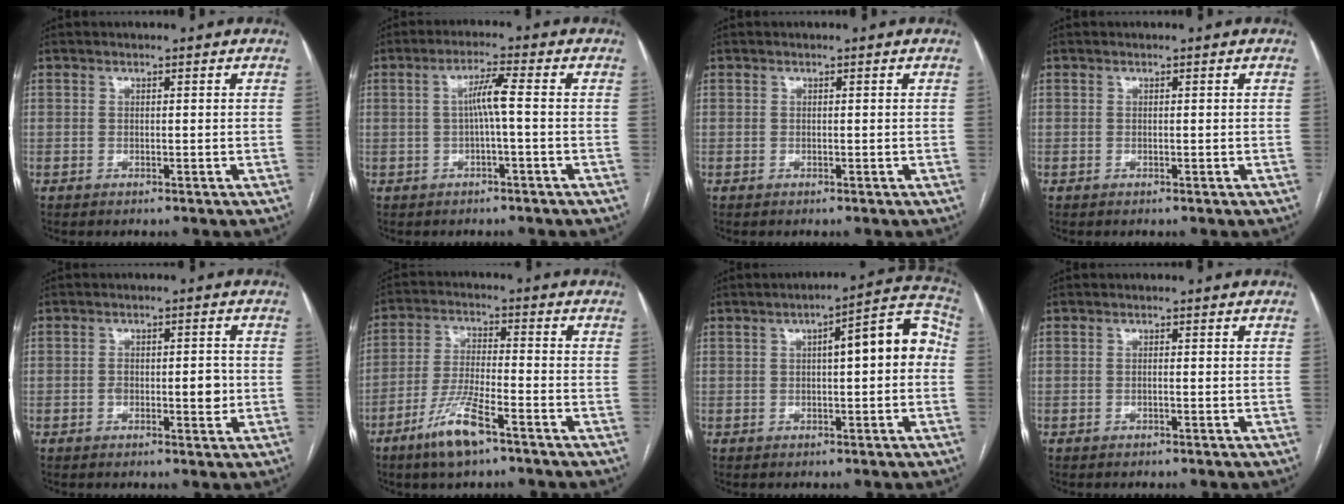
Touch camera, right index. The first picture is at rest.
{"total": 4.0, "force": [-0.2, -0.3, 4.0], "torque": [-0.072, 0.013, 0.000]}
{"total": 0.0}
{"total": 0.0}
{"total": 4.5, "force": [-0.8, 1.9, 4.0], "torque": [-0.061, 0.002, -0.008]}
{"total": 8.7, "force": [-5.5, 1.3, 6.6], "torque": [-0.137, -0.012, -0.103]}
{"total": 9.9, "force": [0.8, 2.4, 9.6], "torque": [-0.124, 0.042, 0.008]}
{"total": 0.5, "force": [-0.1, 0.1, 0.5], "torque": [-0.010, 0.000, -0.002]}